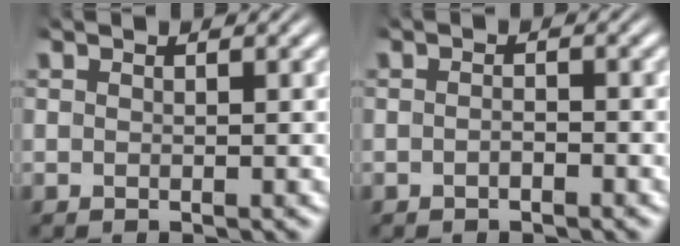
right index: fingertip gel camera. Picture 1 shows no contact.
{"total": 1.0, "force": [-0.8, 0.3, 0.5], "torque": [-0.010, 0.000, -0.016]}